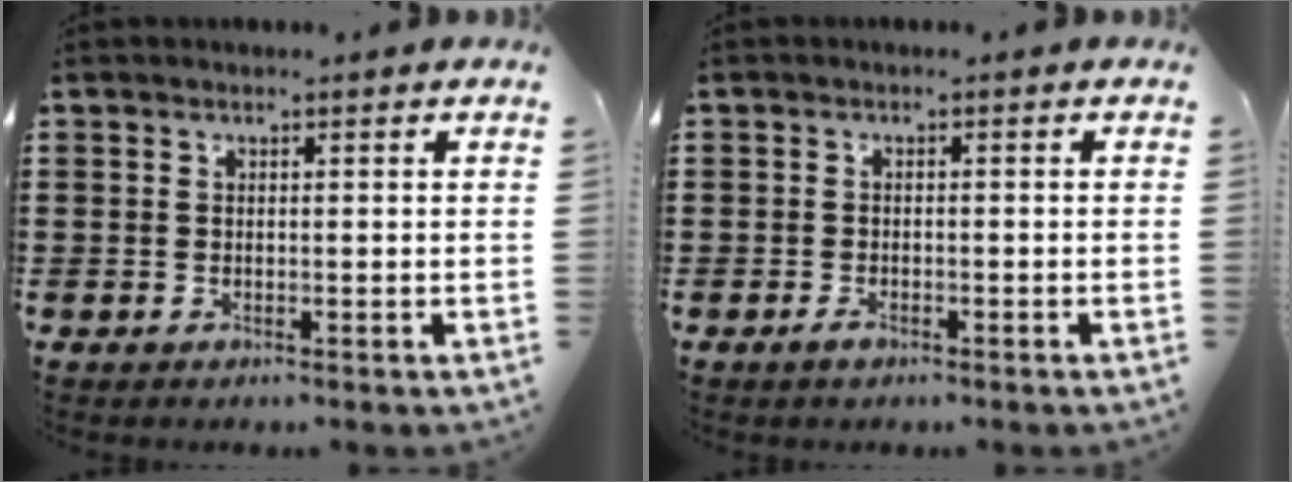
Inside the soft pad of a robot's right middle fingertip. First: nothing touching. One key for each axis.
{"total": 1.4, "fx": -0.9, "fy": 0.9, "fz": 0.5, "tx": -0.010, "ty": 0.002, "tz": -0.019}